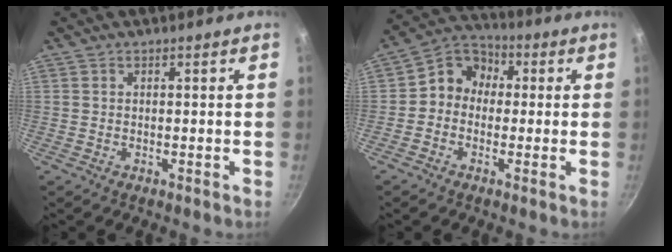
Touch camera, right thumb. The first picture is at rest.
{"total": 7.8, "force": [-0.1, 6.8, 3.8], "torque": [-0.029, 0.027, -0.030]}